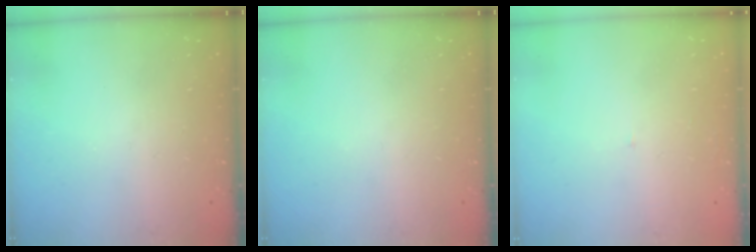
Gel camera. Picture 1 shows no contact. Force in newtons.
{"total": 0.0}
{"total": 2.0, "press": 2.0, "slide": 0.1}